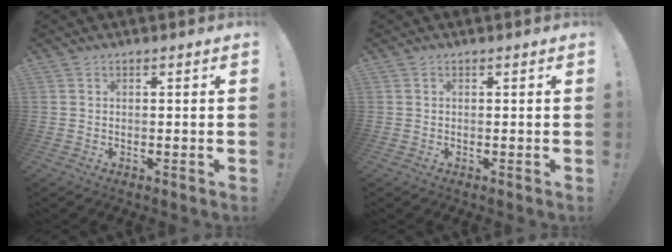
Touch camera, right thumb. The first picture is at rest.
{"total": 0.0}